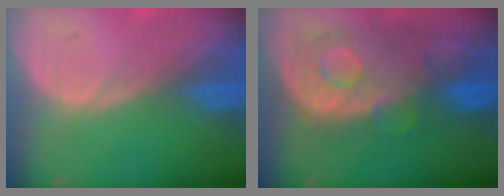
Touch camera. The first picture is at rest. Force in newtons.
{"total": 11.2, "press": 9.7, "slide": 5.5}